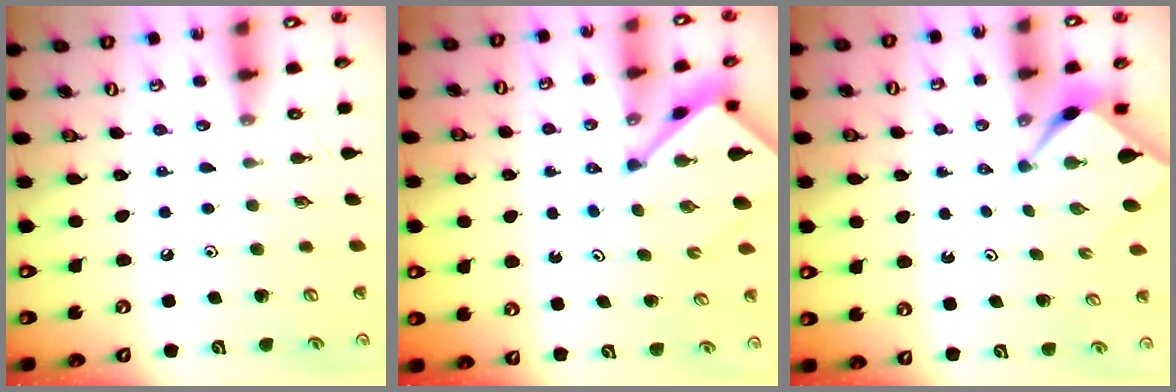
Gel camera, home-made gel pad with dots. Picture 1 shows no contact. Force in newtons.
{"total": 8.2, "press": 8.1, "slide": 0.8}
{"total": 2.4, "press": 2.4, "slide": 0.3}